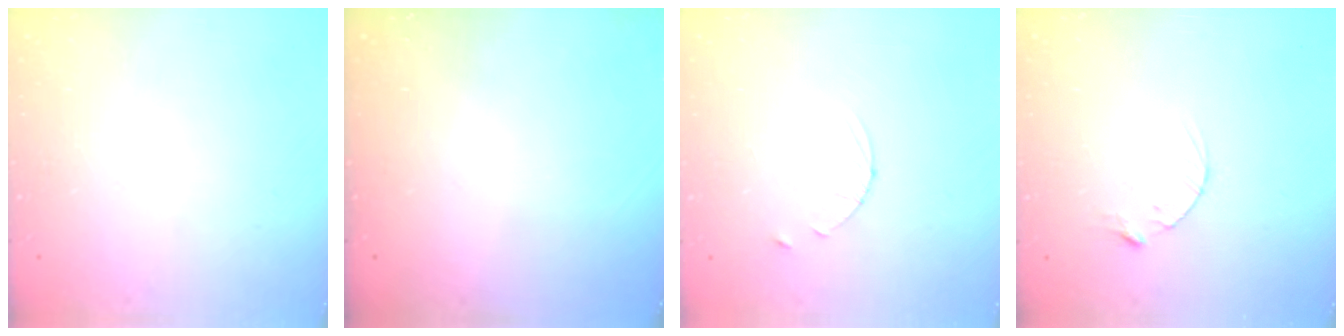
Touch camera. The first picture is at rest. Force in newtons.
{"total": 0.0}
{"total": 3.0, "press": 2.9, "slide": 0.4}
{"total": 2.8, "press": 2.8, "slide": 0.4}